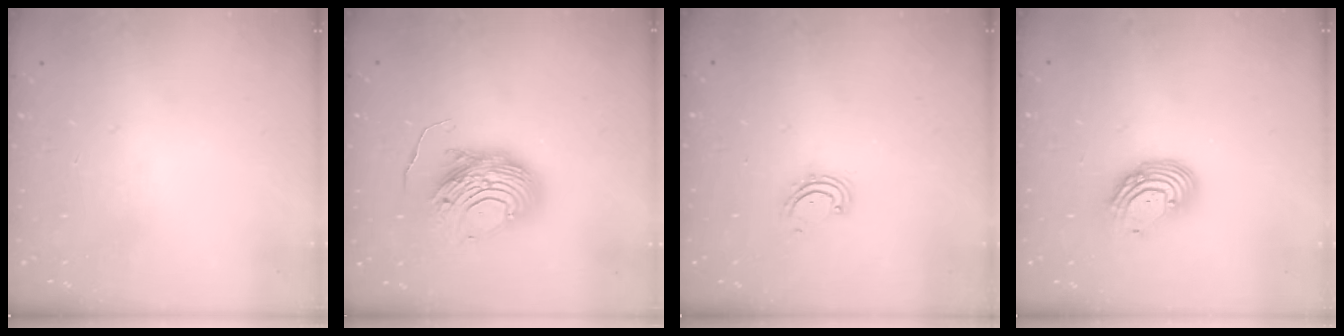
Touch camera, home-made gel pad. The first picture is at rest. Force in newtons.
{"total": 12.5, "press": 12.5, "slide": 0.7}
{"total": 2.7, "press": 2.6, "slide": 0.5}
{"total": 9.4, "press": 9.3, "slide": 1.1}